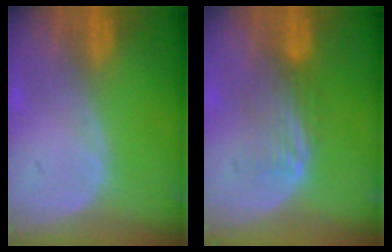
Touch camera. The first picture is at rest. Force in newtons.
{"total": 4.6, "press": 4.0, "slide": 2.3}